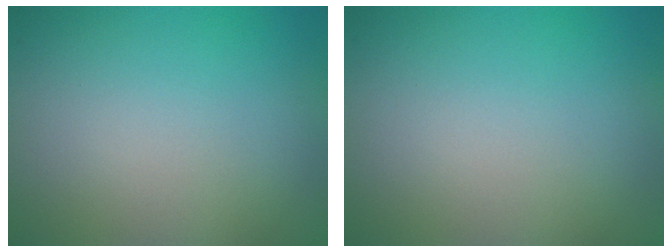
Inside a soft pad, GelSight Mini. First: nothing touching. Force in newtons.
{"total": 0.0}